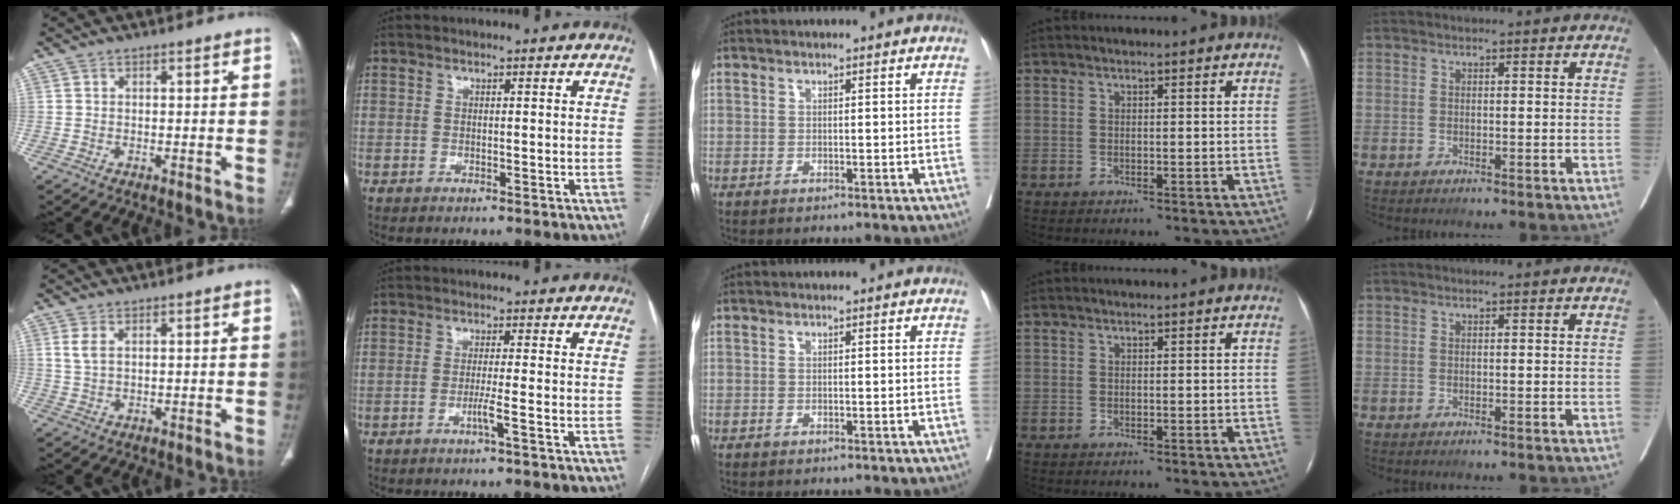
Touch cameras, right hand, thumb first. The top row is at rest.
{"thumb": {"total": 3.3, "force": [1.2, 1.8, 2.5], "torque": [-0.060, 0.004, 0.032]}, "index": {"total": 2.7, "force": [-1.4, -0.6, 2.3], "torque": [-0.045, -0.004, -0.028]}}